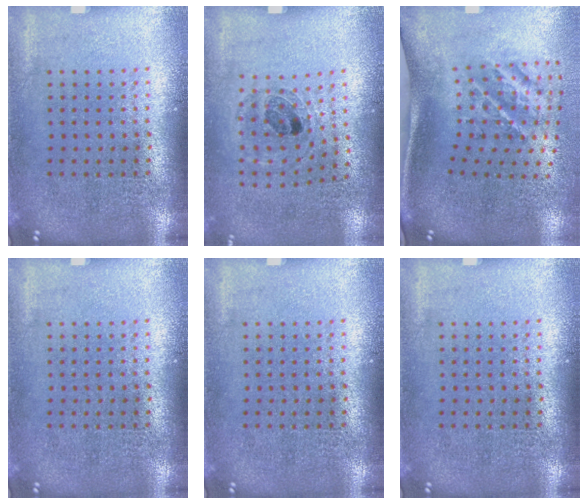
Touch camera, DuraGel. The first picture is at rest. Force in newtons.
{"total": 0.9, "press": 0.9, "slide": 0.3}
{"total": 2.2, "press": 1.2, "slide": 1.8}
{"total": 0.0}
{"total": 0.0}
{"total": 0.0}